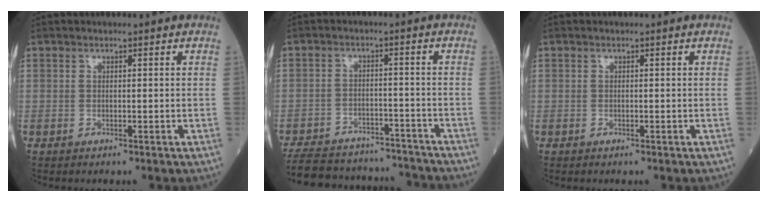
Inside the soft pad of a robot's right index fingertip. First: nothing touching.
{"total": 17.6, "force": [-16.3, 4.7, 4.7], "torque": [-0.106, 0.008, -0.226]}
{"total": 0.0}